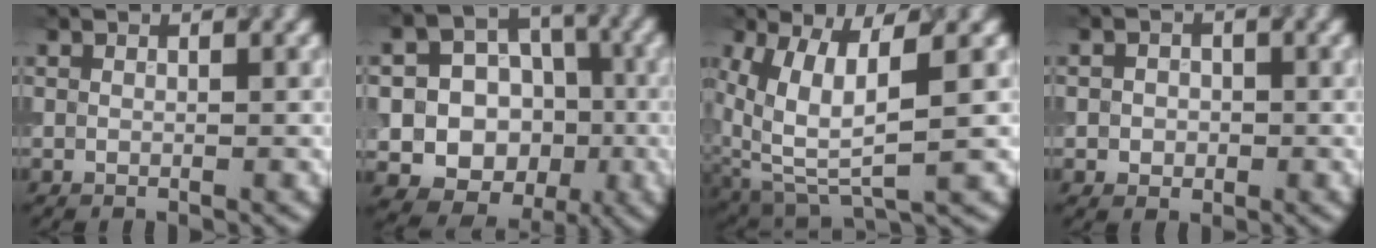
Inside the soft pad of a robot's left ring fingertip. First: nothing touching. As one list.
[{"total": 13.2, "force": [-3.2, 12.0, 4.6], "torque": [-0.069, -0.009, -0.055]}, {"total": 8.2, "force": [1.4, 3.4, 7.4], "torque": [-0.163, -0.012, 0.030]}, {"total": 1.7, "force": [-0.2, 1.5, 0.7], "torque": [0.001, -0.004, -0.008]}]